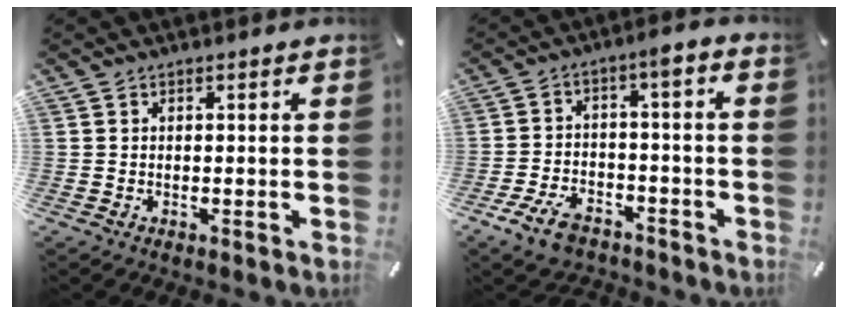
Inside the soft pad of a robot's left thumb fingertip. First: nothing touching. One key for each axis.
{"total": 9.2, "fx": -5.2, "fy": 4.9, "fz": 5.9, "tx": -0.112, "ty": 0.038, "tz": -0.096}